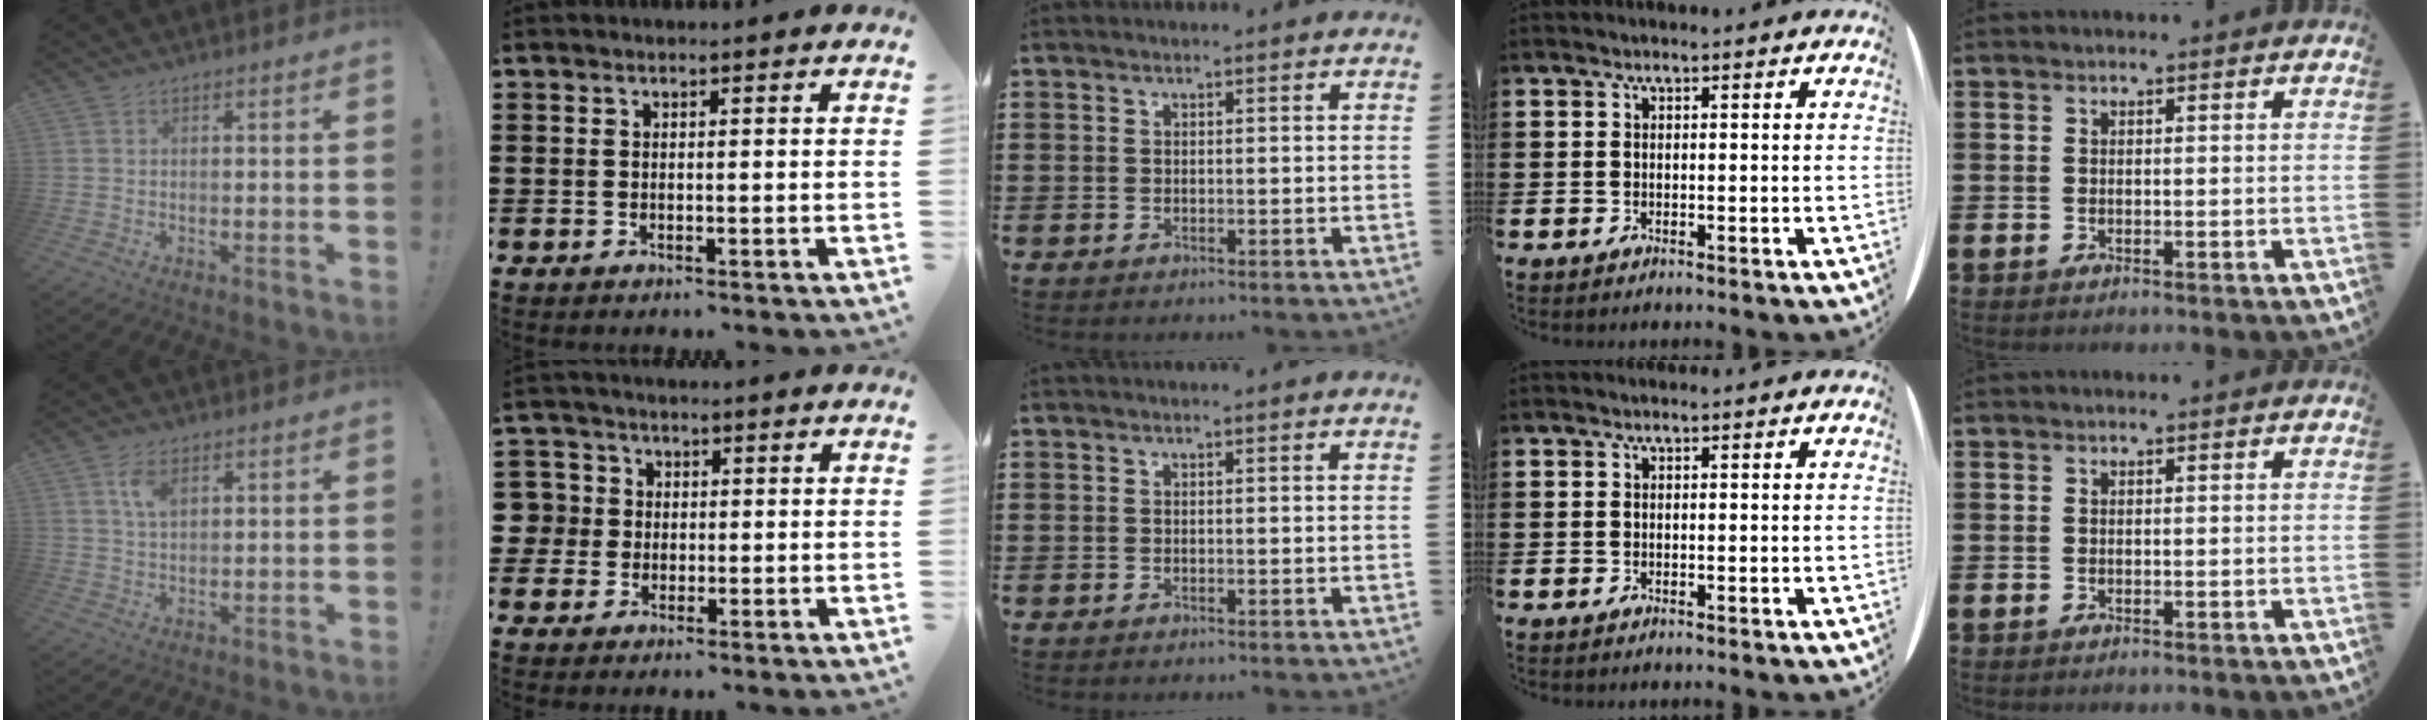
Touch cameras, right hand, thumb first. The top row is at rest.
{"thumb": {"total": 4.9, "force": [2.2, 2.4, 3.7], "torque": [-0.062, -0.004, 0.037]}, "index": {"total": 3.8, "force": [0.0, 3.8, 0.3], "torque": [-0.032, 0.009, -0.003]}}